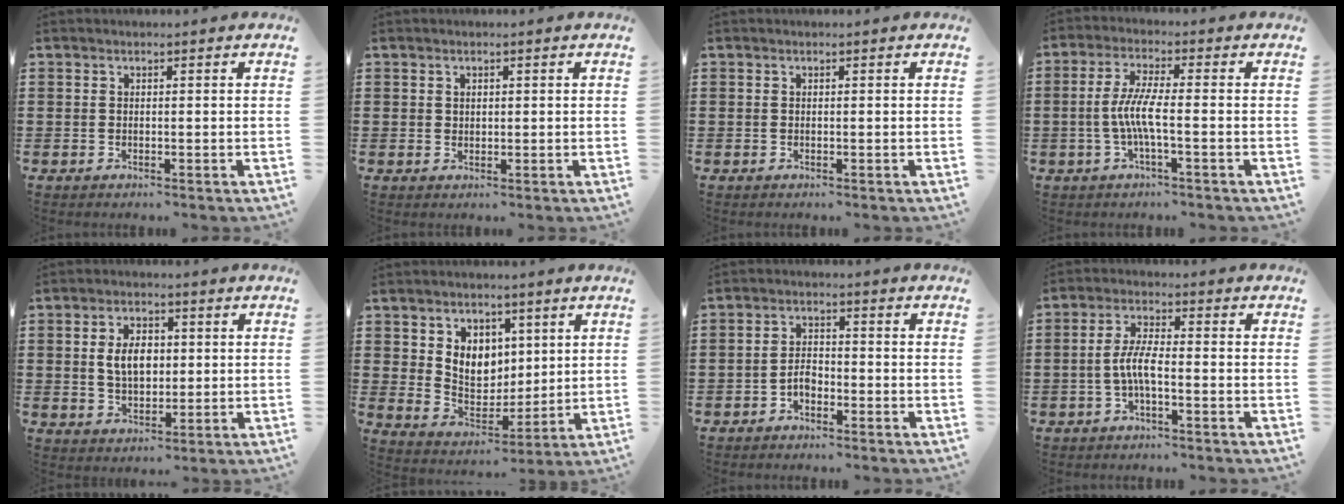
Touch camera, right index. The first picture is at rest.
{"total": 0.9, "force": [0.5, 0.7, 0.2], "torque": [-0.006, 0.003, 0.011]}
{"total": 0.0}
{"total": 5.6, "force": [-1.4, 0.6, 5.4], "torque": [-0.125, -0.011, -0.036]}
{"total": 5.4, "force": [0.6, 3.3, 4.3], "torque": [-0.082, 0.003, 0.002]}
{"total": 6.5, "force": [2.8, 5.4, 2.1], "torque": [-0.045, -0.006, 0.049]}
{"total": 2.6, "force": [-1.5, 1.4, 1.6], "torque": [-0.034, 0.003, -0.031]}
{"total": 4.8, "force": [-1.5, 1.1, 4.4], "torque": [-0.106, -0.004, -0.036]}